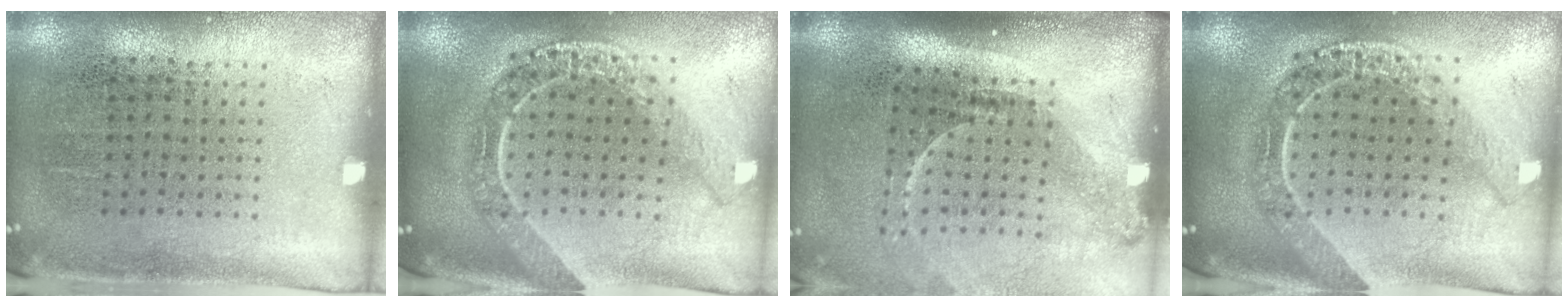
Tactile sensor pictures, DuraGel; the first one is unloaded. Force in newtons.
{"total": 2.2, "press": 1.9, "slide": 1.1}
{"total": 2.2, "press": 1.5, "slide": 1.6}
{"total": 2.1, "press": 1.8, "slide": 1.1}